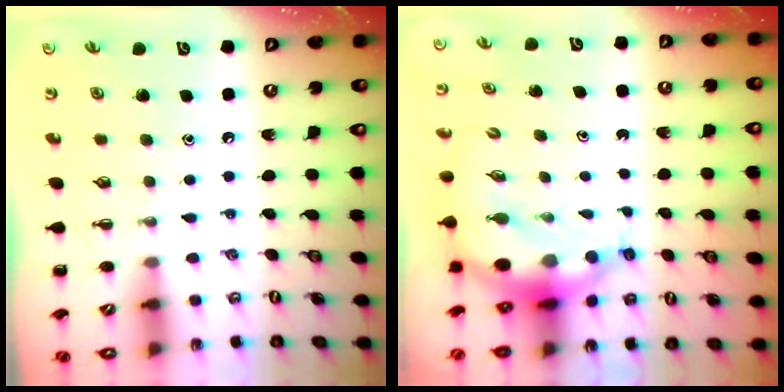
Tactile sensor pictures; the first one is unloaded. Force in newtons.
{"total": 8.5, "press": 8.2, "slide": 2.1}